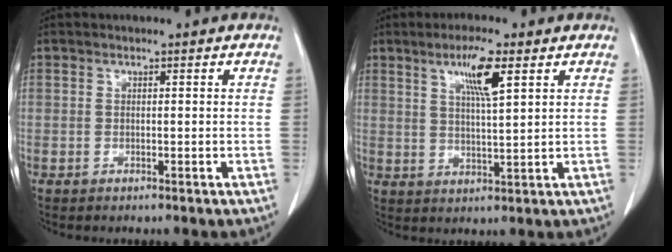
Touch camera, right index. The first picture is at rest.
{"total": 6.6, "force": [3.3, 0.4, 5.7], "torque": [-0.104, -0.001, 0.058]}